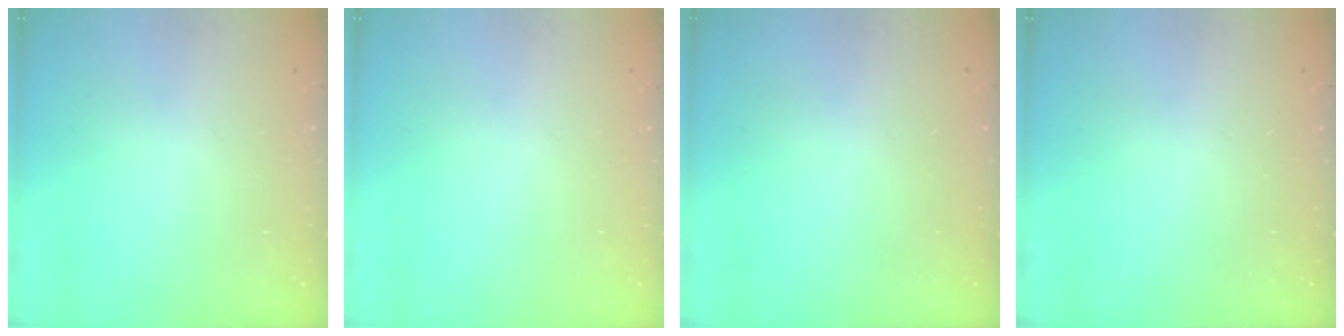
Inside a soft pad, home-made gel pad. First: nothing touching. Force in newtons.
{"total": 0.0}
{"total": 0.6, "press": 0.6, "slide": 0.2}
{"total": 0.0}